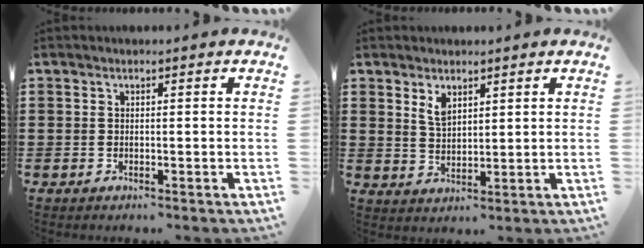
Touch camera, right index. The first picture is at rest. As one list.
[{"total": 3.2, "force": [2.0, 1.6, 1.8], "torque": [-0.042, 0.004, 0.038]}]